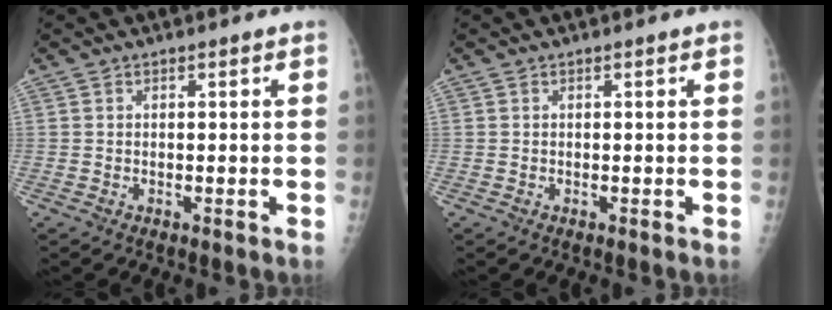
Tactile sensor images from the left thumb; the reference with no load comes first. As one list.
[{"total": 0.0}]